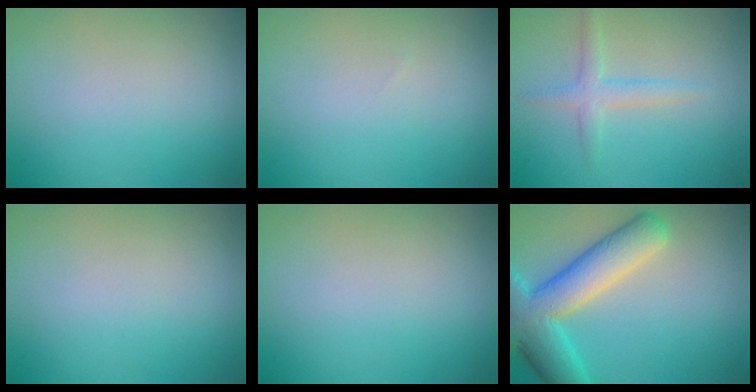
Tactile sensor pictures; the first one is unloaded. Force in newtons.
{"total": 0.0}
{"total": 2.1, "press": 2.1, "slide": 0.1}
{"total": 0.0}
{"total": 0.0}
{"total": 8.2, "press": 8.2, "slide": 0.4}